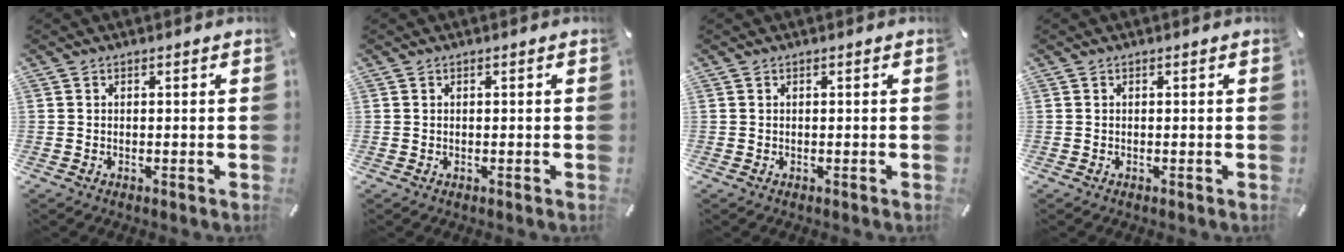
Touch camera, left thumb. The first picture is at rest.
{"total": 0.0}
{"total": 0.0}
{"total": 0.0}